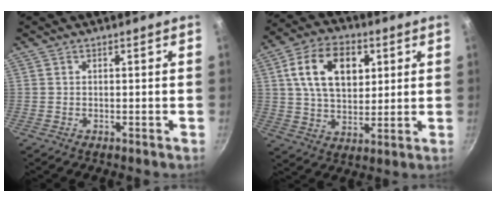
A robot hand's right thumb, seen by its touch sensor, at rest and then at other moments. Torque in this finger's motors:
{"motor_torque": [0.69, 3.24, 1.70, 0.21, 0.47]}